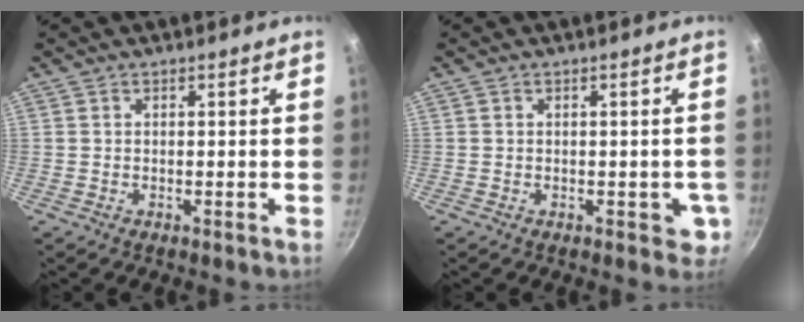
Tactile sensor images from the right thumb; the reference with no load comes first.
{"total": 3.6, "force": [-0.7, 2.4, 2.6], "torque": [-0.011, 0.003, -0.010]}